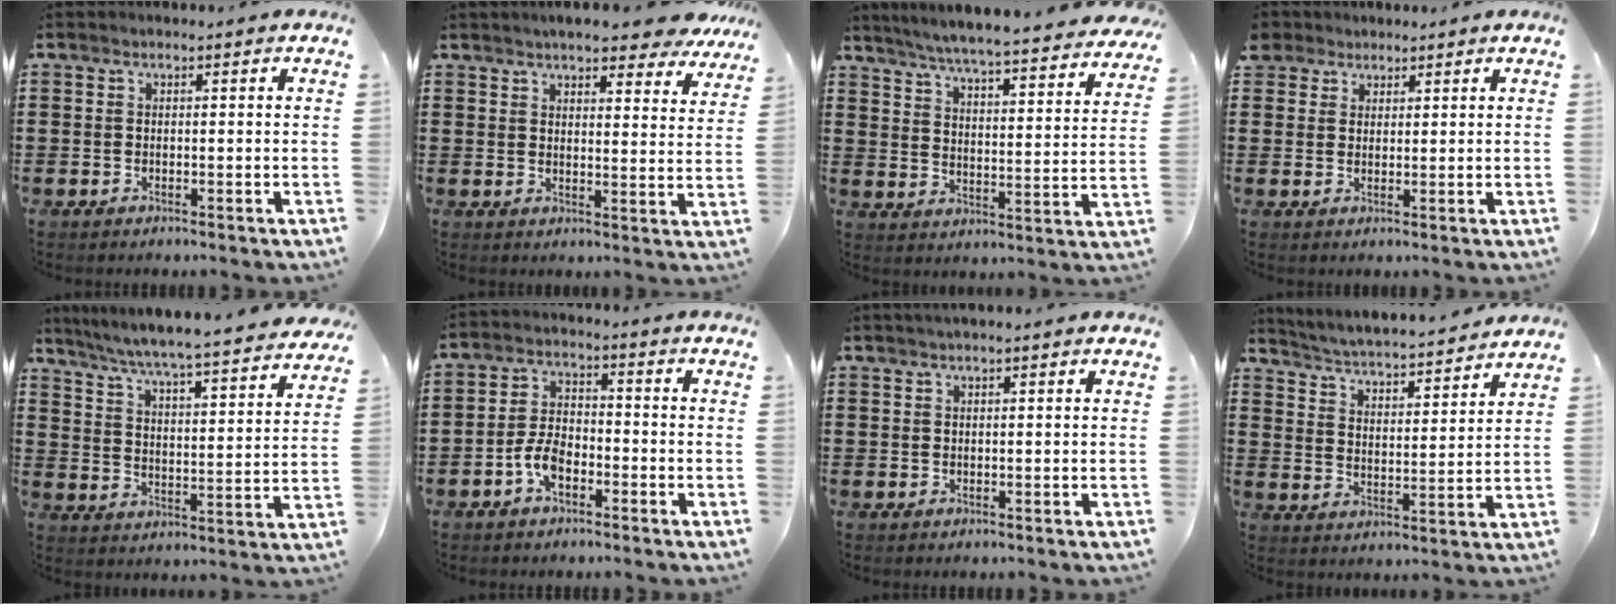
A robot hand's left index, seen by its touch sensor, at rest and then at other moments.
{"total": 6.1, "force": [5.6, 0.4, 2.4], "torque": [-0.056, -0.019, 0.098]}
{"total": 5.2, "force": [4.9, -0.5, 1.5], "torque": [-0.056, -0.041, 0.080]}
{"total": 2.7, "force": [1.9, 1.9, 0.0], "torque": [-0.005, 0.008, 0.035]}
{"total": 4.9, "force": [4.5, -0.8, 1.6], "torque": [-0.055, -0.046, 0.067]}
{"total": 5.1, "force": [-2.6, 2.6, 3.5], "torque": [-0.088, 0.003, -0.057]}
{"total": 0.8, "force": [0.5, 0.0, 0.7], "torque": [-0.013, 0.002, 0.009]}
{"total": 3.5, "force": [3.4, -0.5, 0.4], "torque": [-0.029, -0.035, 0.050]}